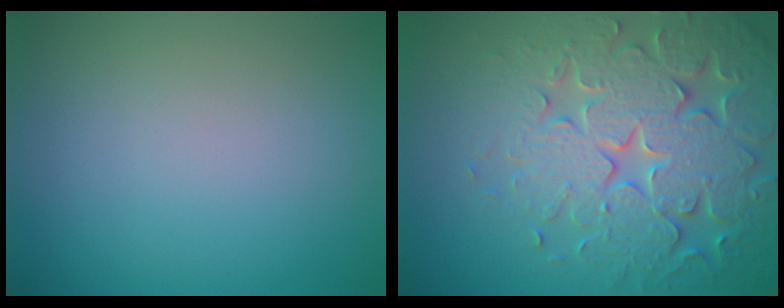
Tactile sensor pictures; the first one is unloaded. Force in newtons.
{"total": 7.8, "press": 7.6, "slide": 1.6}